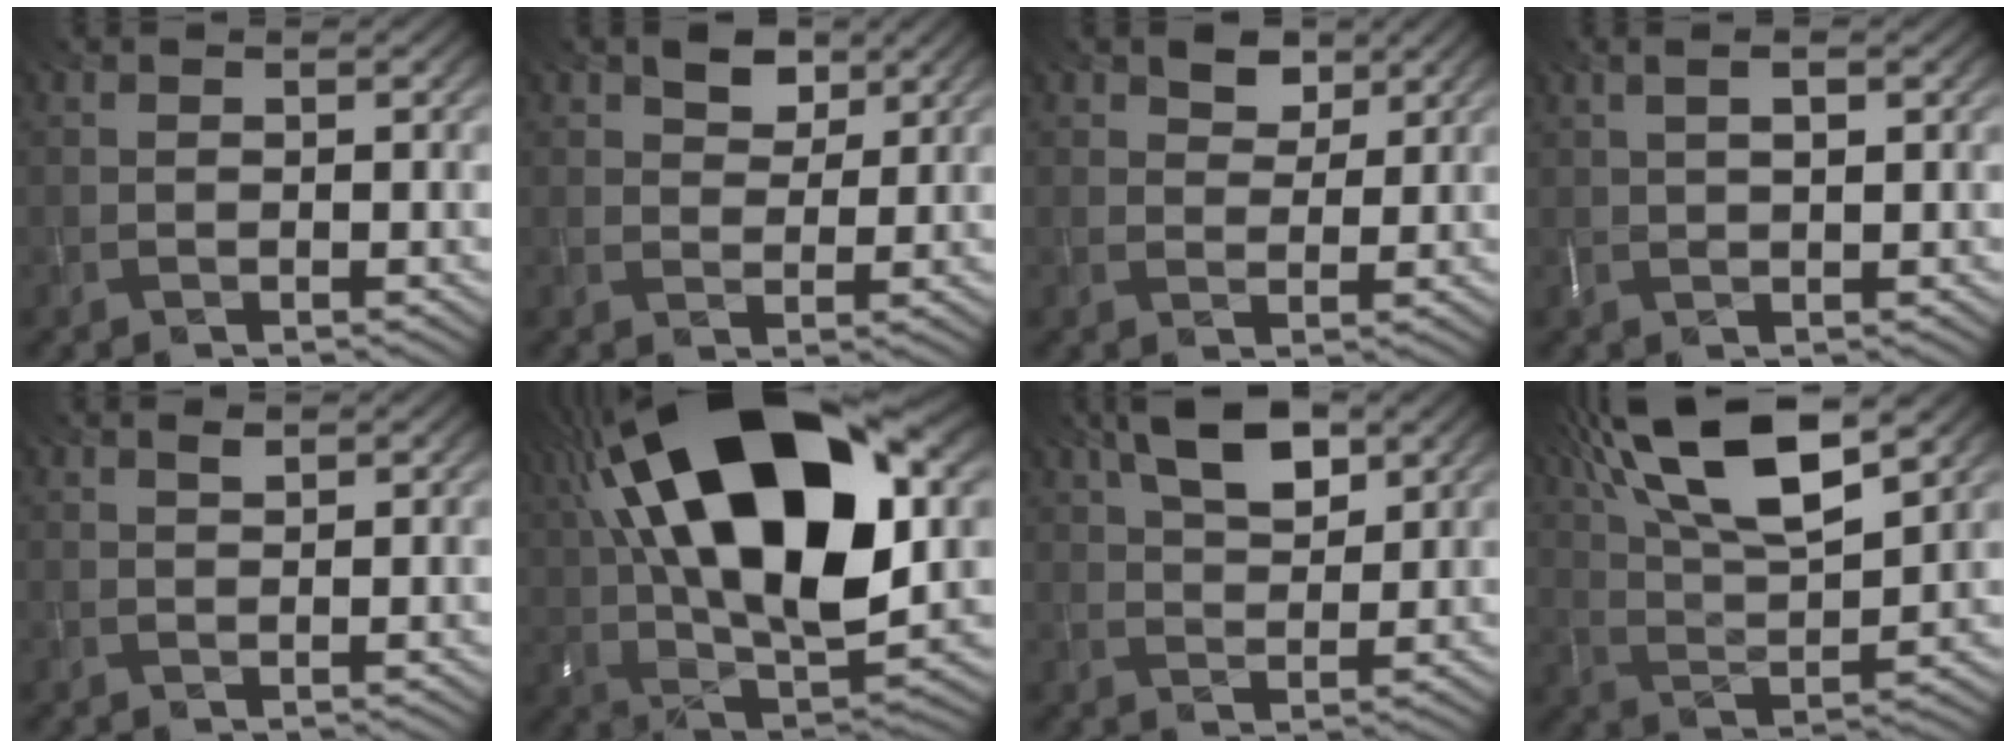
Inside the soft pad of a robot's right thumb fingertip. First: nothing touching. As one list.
[{"total": 3.5, "force": [2.2, 2.1, 1.8], "torque": [-0.035, -0.001, 0.037]}, {"total": 3.1, "force": [1.9, 1.9, 1.4], "torque": [-0.028, -0.002, 0.034]}, {"total": 2.8, "force": [1.0, 0.8, 2.5], "torque": [-0.045, 0.002, 0.022]}, {"total": 0.8, "force": [0.6, 0.2, 0.5], "torque": [-0.013, 0.000, 0.012]}, {"total": 22.9, "force": [6.8, 11.5, 18.5], "torque": [-0.382, 0.052, 0.109]}, {"total": 7.4, "force": [3.9, 3.4, 5.3], "torque": [-0.103, 0.011, 0.071]}, {"total": 15.5, "force": [8.9, 5.2, 11.6], "torque": [-0.241, 0.021, 0.147]}]